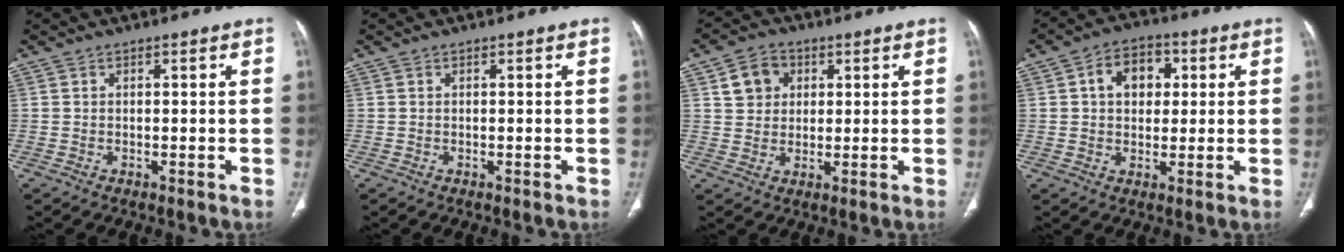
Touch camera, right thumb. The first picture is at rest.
{"total": 0.0}
{"total": 6.2, "force": [2.2, 5.2, 2.5], "torque": [-0.018, -0.001, 0.038]}
{"total": 8.6, "force": [2.1, 6.2, 5.5], "torque": [-0.055, 0.006, 0.027]}